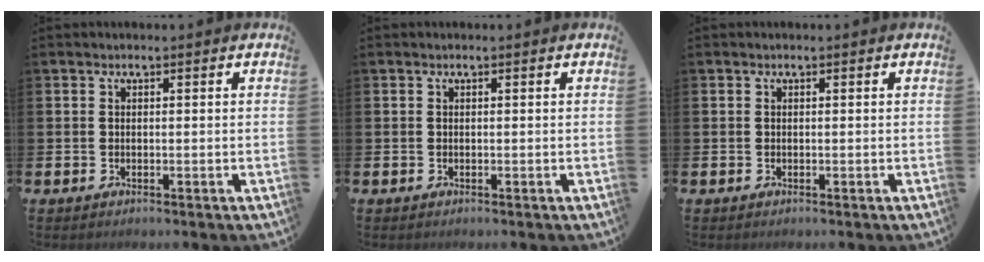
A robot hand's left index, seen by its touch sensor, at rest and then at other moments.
{"total": 0.0}
{"total": 0.0}